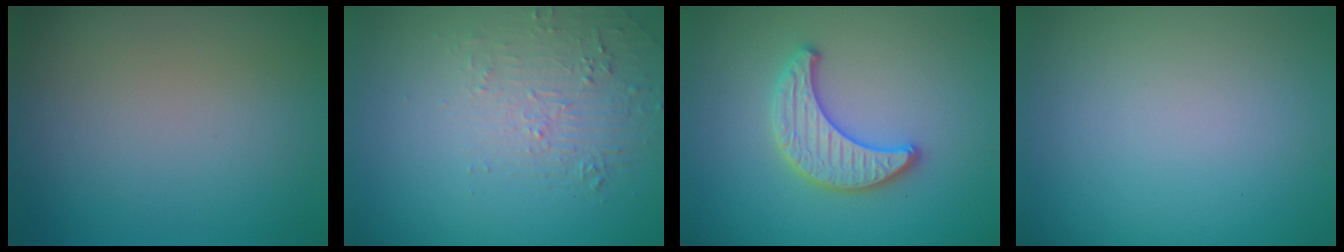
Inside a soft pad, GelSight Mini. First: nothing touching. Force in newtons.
{"total": 2.1, "press": 0.9, "slide": 1.9}
{"total": 3.3, "press": 3.3, "slide": 0.3}
{"total": 0.0}